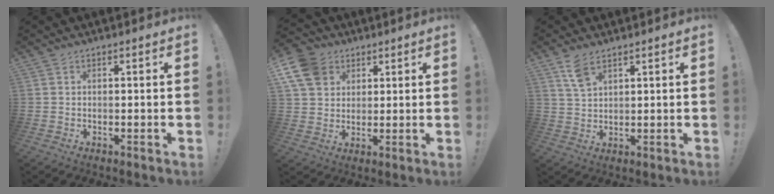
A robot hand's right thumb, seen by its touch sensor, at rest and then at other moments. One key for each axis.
{"total": 11.0, "fx": 4.8, "fy": 8.8, "fz": 4.6, "tx": -0.084, "ty": -0.025, "tz": 0.098}
{"total": 5.7, "fx": 3.6, "fy": 2.3, "fz": 3.8, "tx": -0.066, "ty": -0.016, "tz": 0.067}